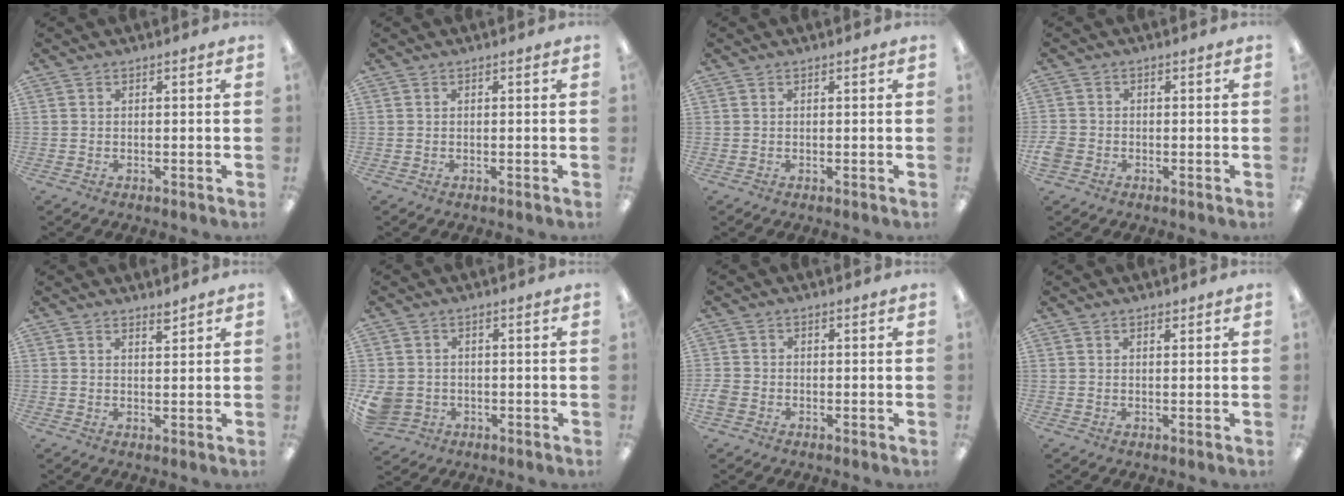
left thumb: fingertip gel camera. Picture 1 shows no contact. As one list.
[{"total": 0.0}, {"total": 0.0}, {"total": 2.8, "force": [-1.2, 2.2, 1.1], "torque": [-0.023, 0.005, -0.023]}, {"total": 2.2, "force": [2.1, 0.3, 0.7], "torque": [-0.008, -0.009, 0.036]}, {"total": 5.0, "force": [-1.1, 4.6, 1.7], "torque": [-0.045, 0.005, -0.021]}, {"total": 2.5, "force": [-0.9, 2.0, 1.1], "torque": [-0.015, 0.005, -0.016]}, {"total": 1.0, "force": [0.9, 0.4, 0.4], "torque": [-0.008, 0.000, 0.016]}]